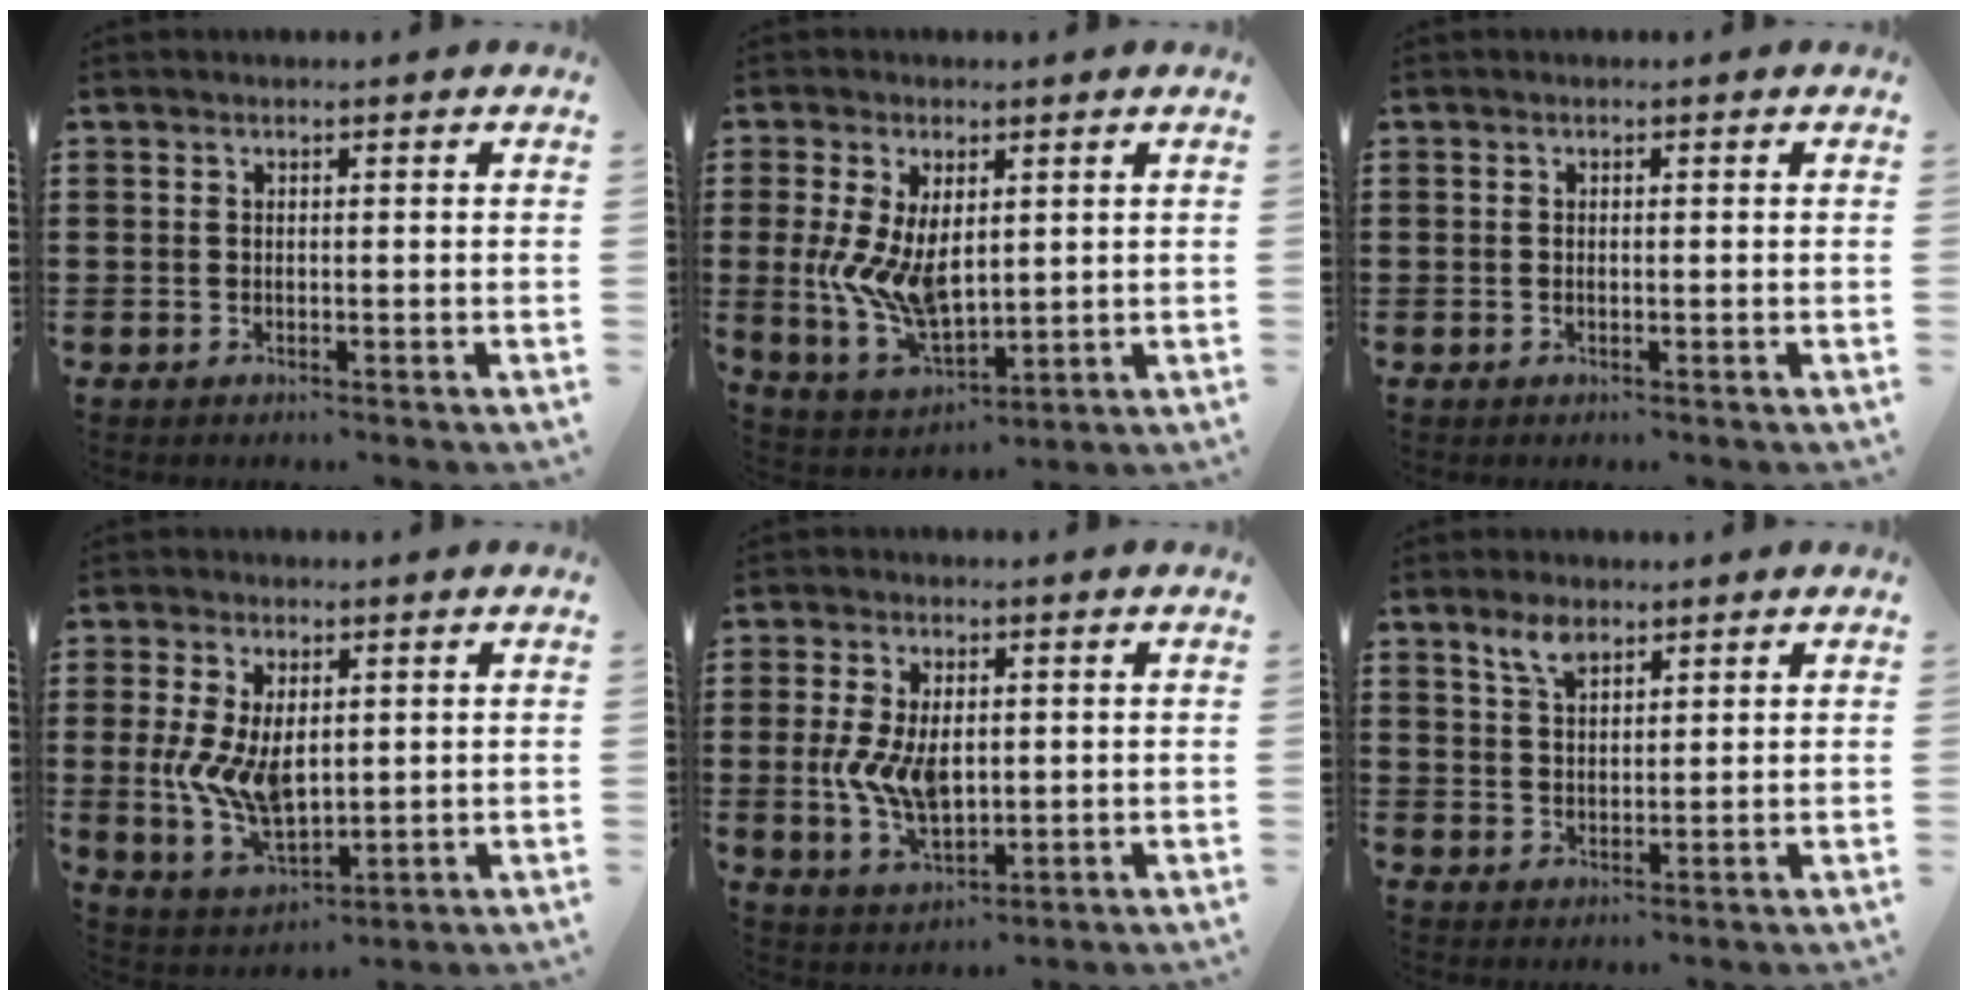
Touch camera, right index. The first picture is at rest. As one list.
[{"total": 9.0, "force": [0.8, 5.1, 7.4], "torque": [-0.174, -0.003, 0.016]}, {"total": 0.0}, {"total": 8.6, "force": [0.5, 5.0, 7.0], "torque": [-0.158, 0.002, 0.011]}, {"total": 8.0, "force": [0.1, 4.5, 6.5], "torque": [-0.150, 0.003, -0.001]}, {"total": 4.1, "force": [2.9, 1.8, 2.3], "torque": [-0.054, 0.005, 0.053]}]